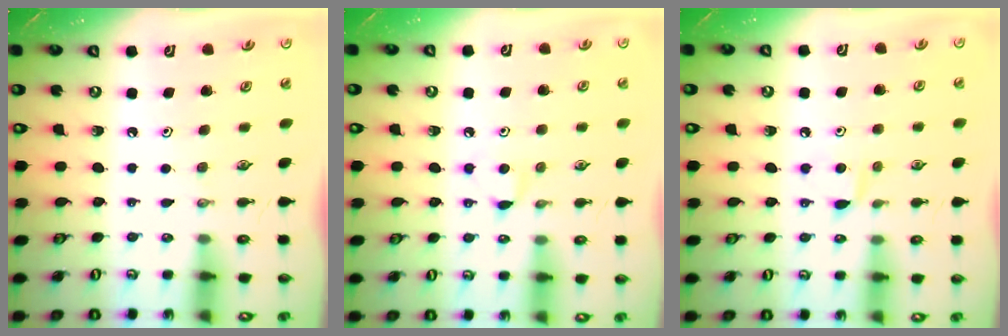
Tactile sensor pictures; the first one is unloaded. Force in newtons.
{"total": 5.1, "press": 5.1, "slide": 0.7}
{"total": 5.0, "press": 4.9, "slide": 0.7}